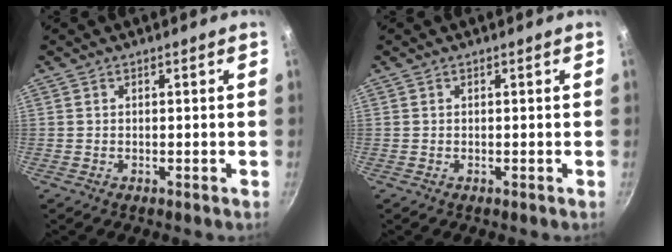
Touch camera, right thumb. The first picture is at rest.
{"total": 0.0}